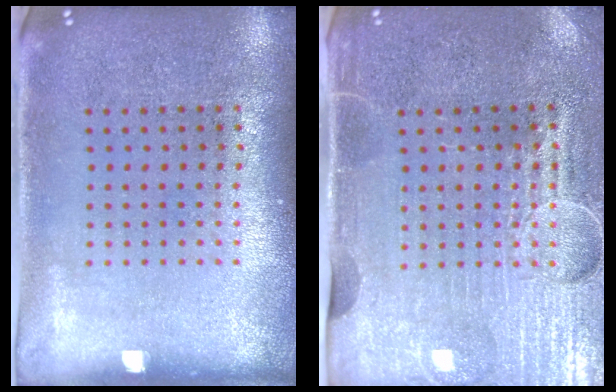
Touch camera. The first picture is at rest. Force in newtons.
{"total": 4.5, "press": 4.0, "slide": 1.9}